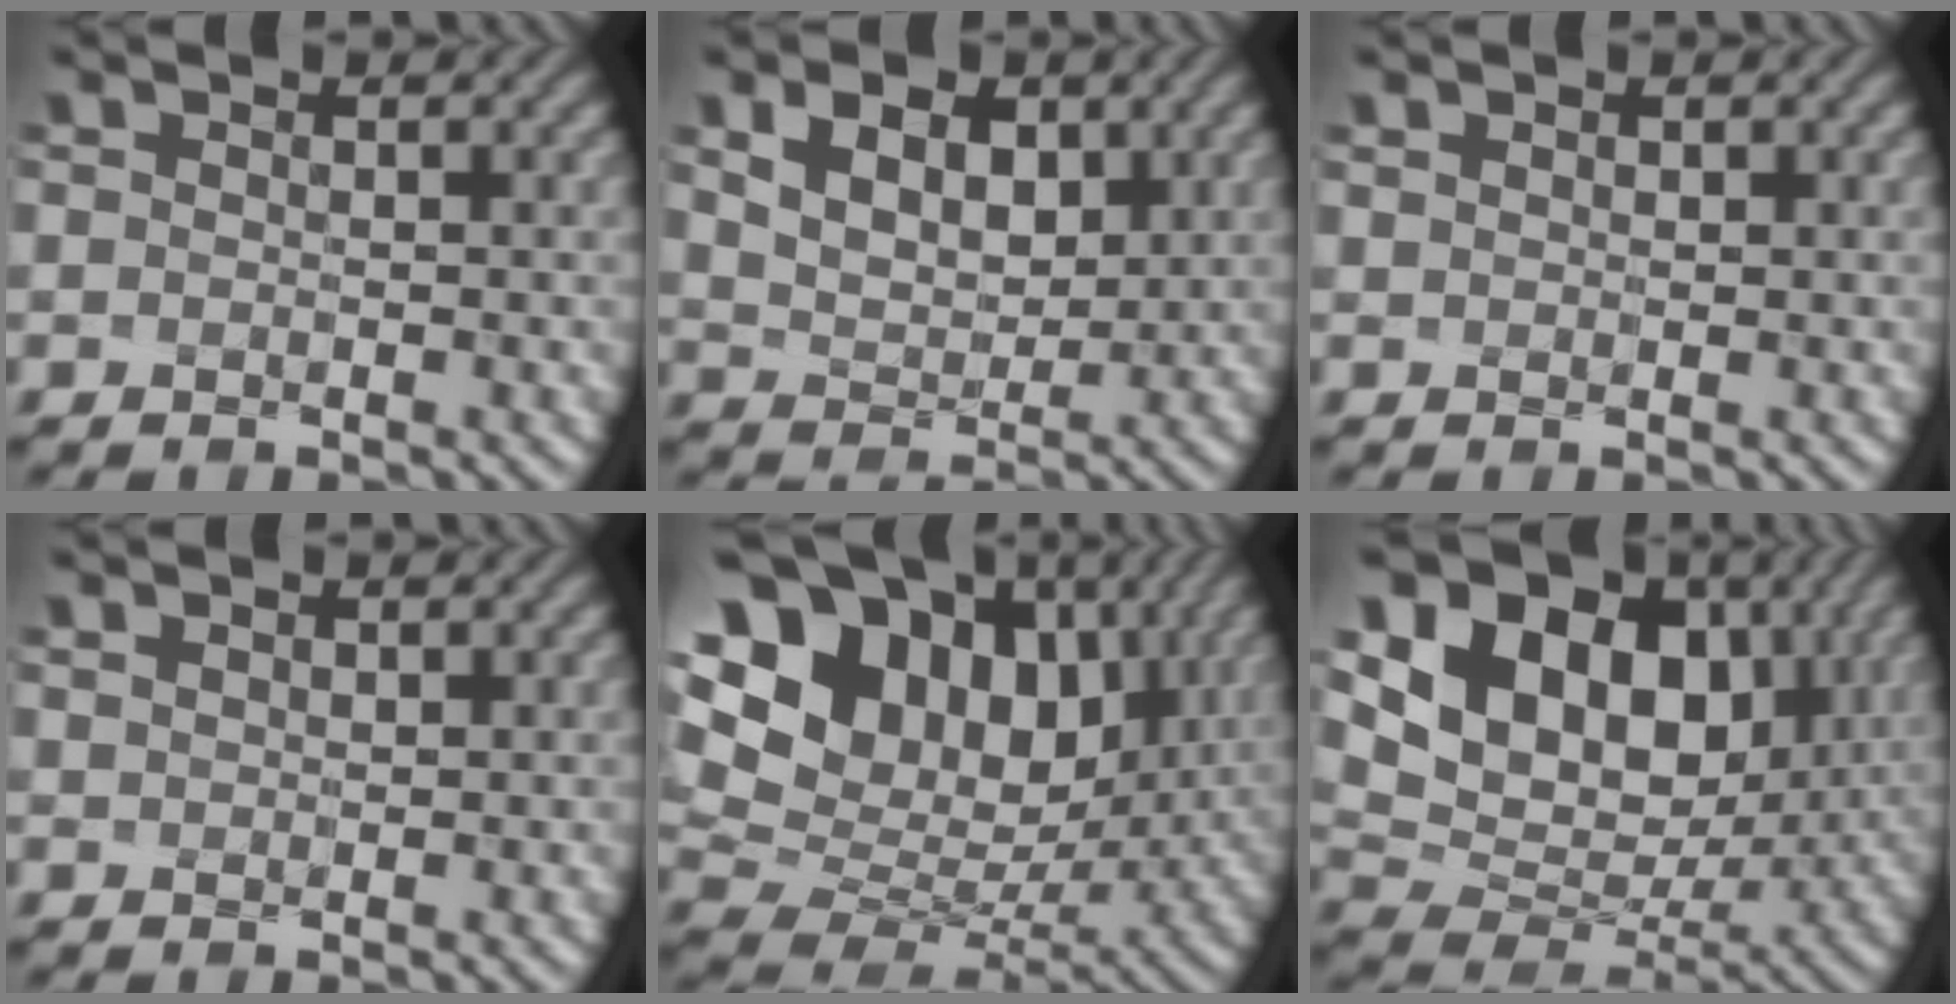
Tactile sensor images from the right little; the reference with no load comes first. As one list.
[{"total": 6.3, "force": [2.7, 4.2, 3.8], "torque": [-0.080, 0.018, 0.044]}, {"total": 1.3, "force": [0.8, 0.9, 0.5], "torque": [-0.024, 0.017, 0.004]}, {"total": 1.7, "force": [1.0, 1.1, 0.7], "torque": [-0.027, 0.017, 0.005]}, {"total": 18.6, "force": [7.6, 13.5, 10.4], "torque": [-0.230, 0.060, 0.142]}, {"total": 13.8, "force": [4.7, 9.8, 8.5], "torque": [-0.154, 0.030, 0.080]}]